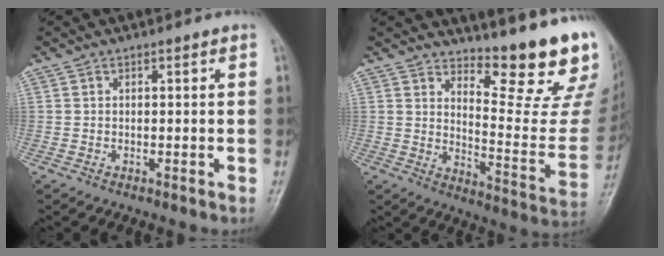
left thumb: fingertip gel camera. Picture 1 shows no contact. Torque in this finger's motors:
{"motor_torque": [0.53, -0.19, 0.12, -0.76, 0.09]}